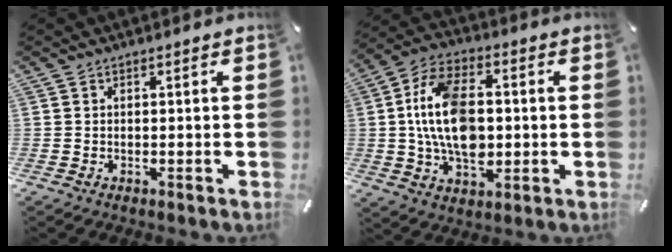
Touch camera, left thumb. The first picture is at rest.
{"total": 15.6, "force": [-0.1, 10.0, 12.0], "torque": [-0.247, 0.003, -0.003]}